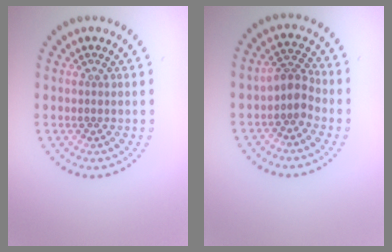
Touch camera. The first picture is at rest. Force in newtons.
{"total": 2.5, "press": 1.9, "slide": 1.6}